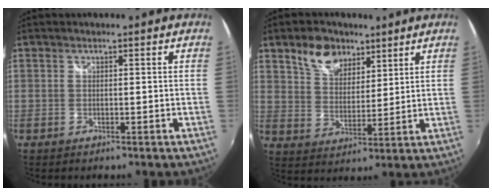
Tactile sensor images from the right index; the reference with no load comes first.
{"total": 8.7, "force": [5.7, 5.3, 3.9], "torque": [-0.070, 0.019, 0.104]}